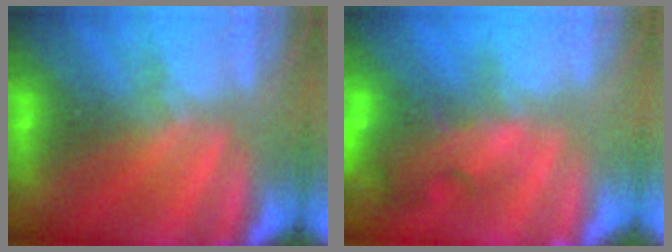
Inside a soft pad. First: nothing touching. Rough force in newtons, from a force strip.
{"total": 7.4}